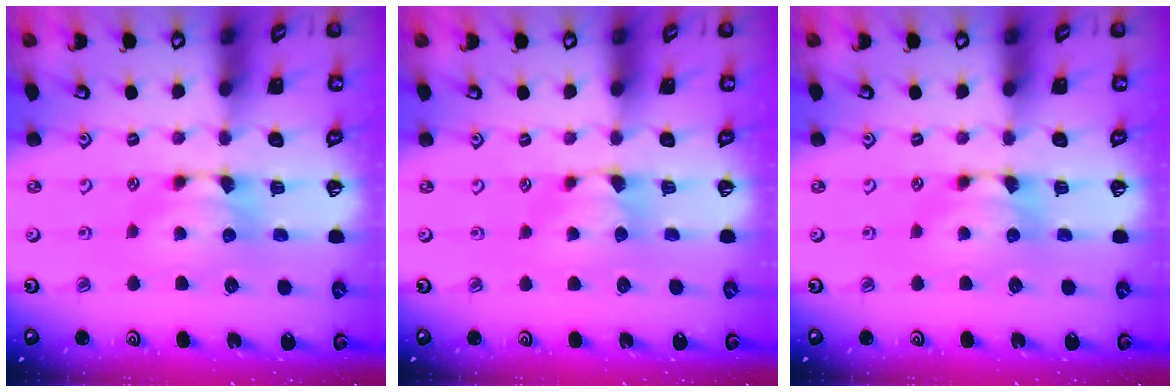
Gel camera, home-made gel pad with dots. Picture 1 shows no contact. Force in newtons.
{"total": 0.9, "press": 0.4, "slide": 0.8}
{"total": 0.0}